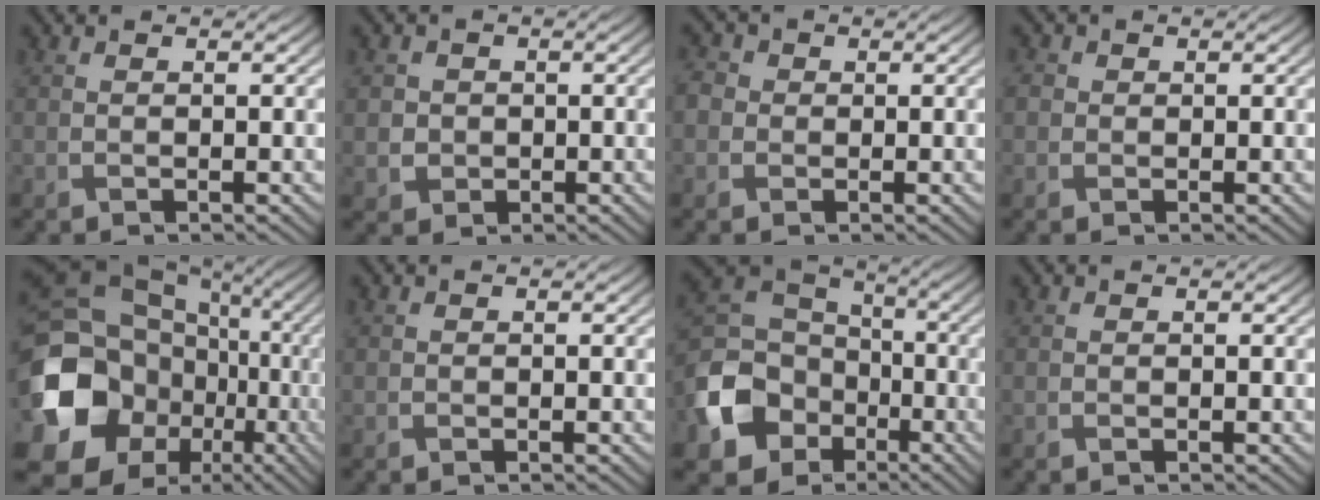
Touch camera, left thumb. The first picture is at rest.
{"total": 2.5, "force": [-0.2, 2.4, 0.5], "torque": [-0.015, -0.008, -0.006]}
{"total": 2.7, "force": [0.1, 2.6, 0.9], "torque": [-0.025, 0.008, -0.011]}
{"total": 1.5, "force": [0.1, 1.5, 0.4], "torque": [-0.007, -0.002, -0.002]}
{"total": 19.6, "force": [-3.7, 16.4, 10.1], "torque": [-0.259, -0.041, -0.040]}
{"total": 0.0}
{"total": 12.9, "force": [-5.0, 10.4, 5.9], "torque": [-0.174, -0.042, -0.100]}
{"total": 0.0}